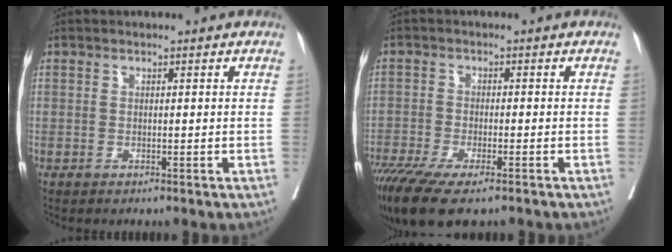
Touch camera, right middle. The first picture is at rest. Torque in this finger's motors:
{"motor_torque": [1.21, -0.92, 0.59, 0.21]}